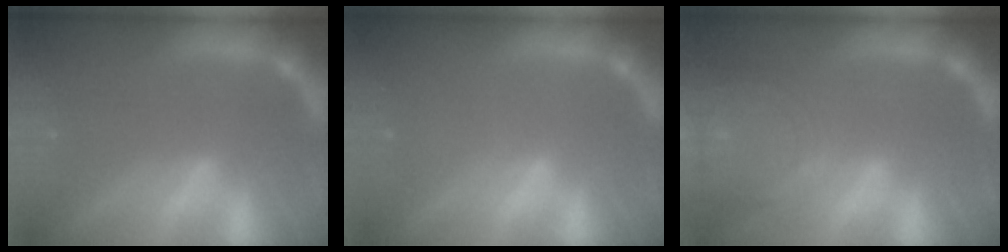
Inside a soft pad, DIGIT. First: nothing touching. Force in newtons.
{"total": 0.9}
{"total": 10.0}